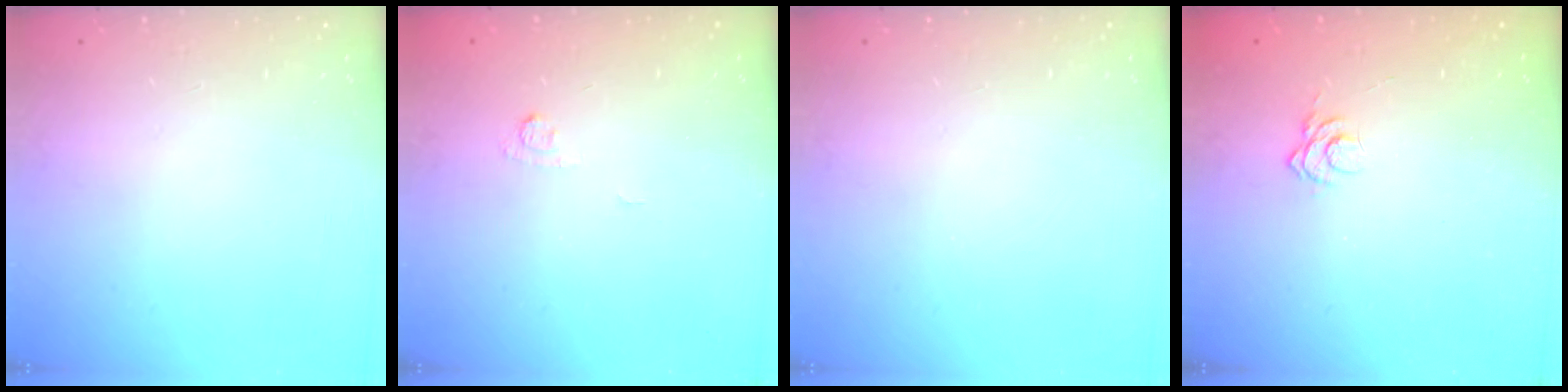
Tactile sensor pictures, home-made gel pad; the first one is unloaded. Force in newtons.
{"total": 3.4, "press": 3.2, "slide": 1.0}
{"total": 0.0}
{"total": 2.8, "press": 2.4, "slide": 1.4}